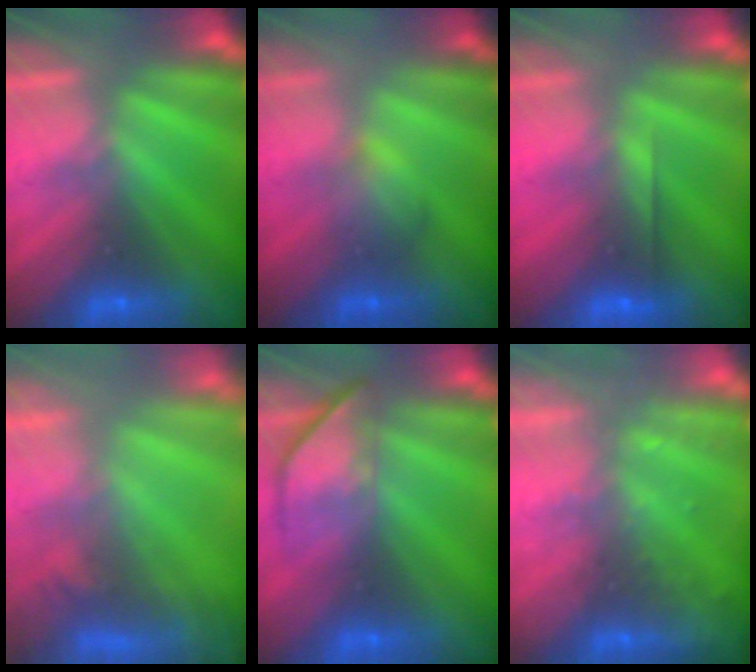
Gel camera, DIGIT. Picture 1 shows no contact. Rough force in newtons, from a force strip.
{"total": 2.1}
{"total": 2.6}
{"total": 6.9}
{"total": 3.9}
{"total": 2.2}